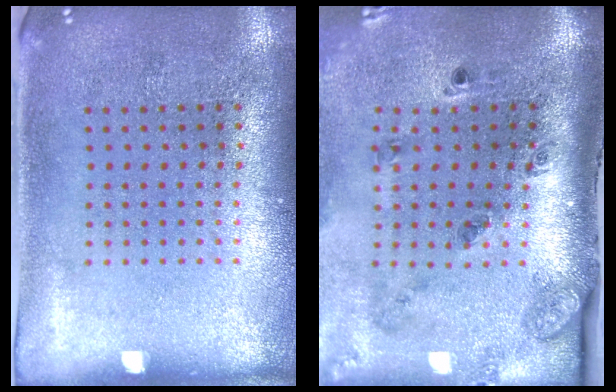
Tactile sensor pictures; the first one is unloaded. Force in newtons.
{"total": 2.0, "press": 1.6, "slide": 1.3}